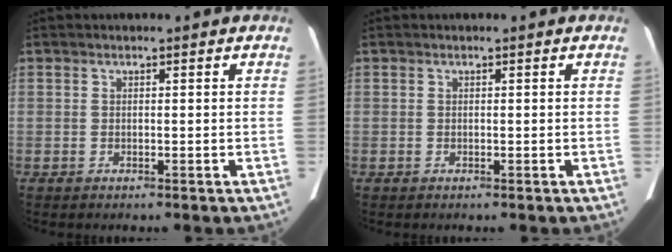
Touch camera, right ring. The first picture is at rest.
{"total": 0.0}